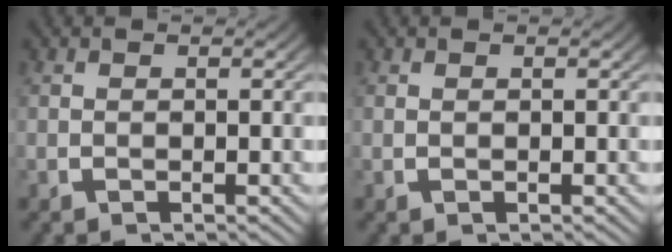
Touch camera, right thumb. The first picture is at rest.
{"total": 0.0}